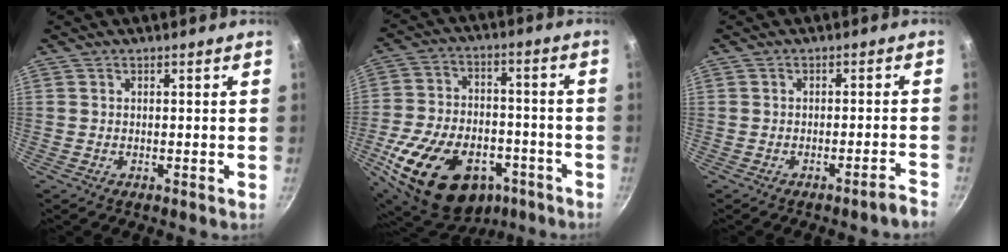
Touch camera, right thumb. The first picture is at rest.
{"total": 25.6, "force": [-11.4, 16.4, 16.0], "torque": [-0.267, 0.046, -0.172]}
{"total": 2.9, "force": [-2.4, -0.3, 1.7], "torque": [-0.024, 0.026, -0.025]}